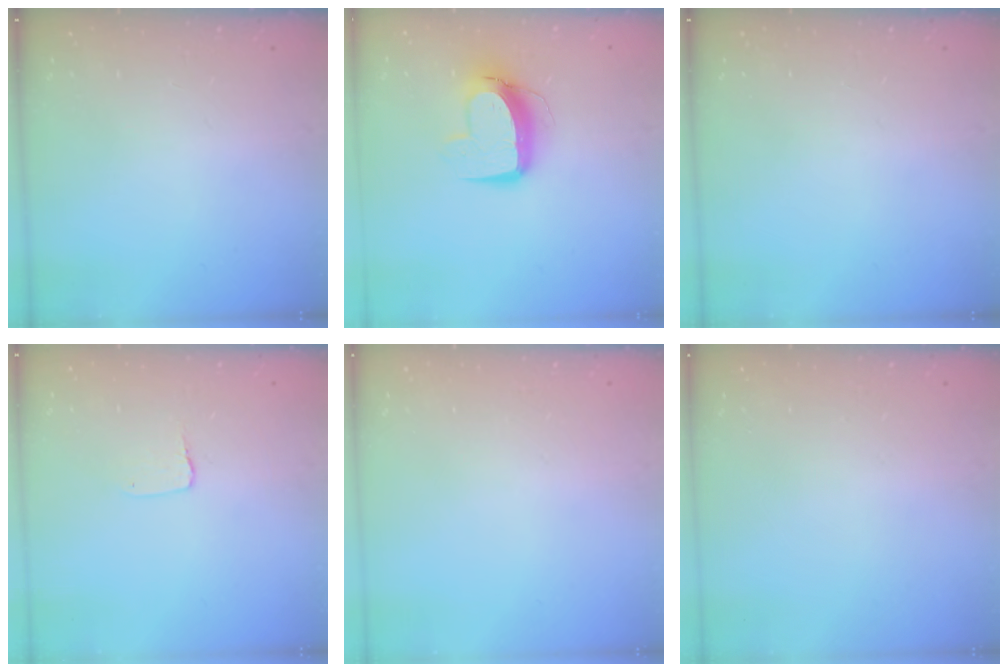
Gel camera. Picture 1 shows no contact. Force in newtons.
{"total": 10.9, "press": 10.9, "slide": 1.2}
{"total": 0.0}
{"total": 3.5, "press": 3.4, "slide": 0.3}
{"total": 0.0}
{"total": 0.0}